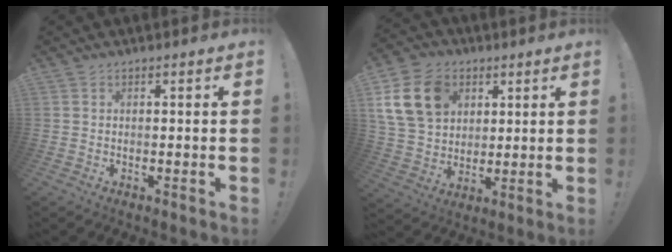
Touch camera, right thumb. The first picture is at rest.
{"total": 17.2, "force": [6.6, 13.0, 9.2], "torque": [-0.176, -0.023, 0.130]}